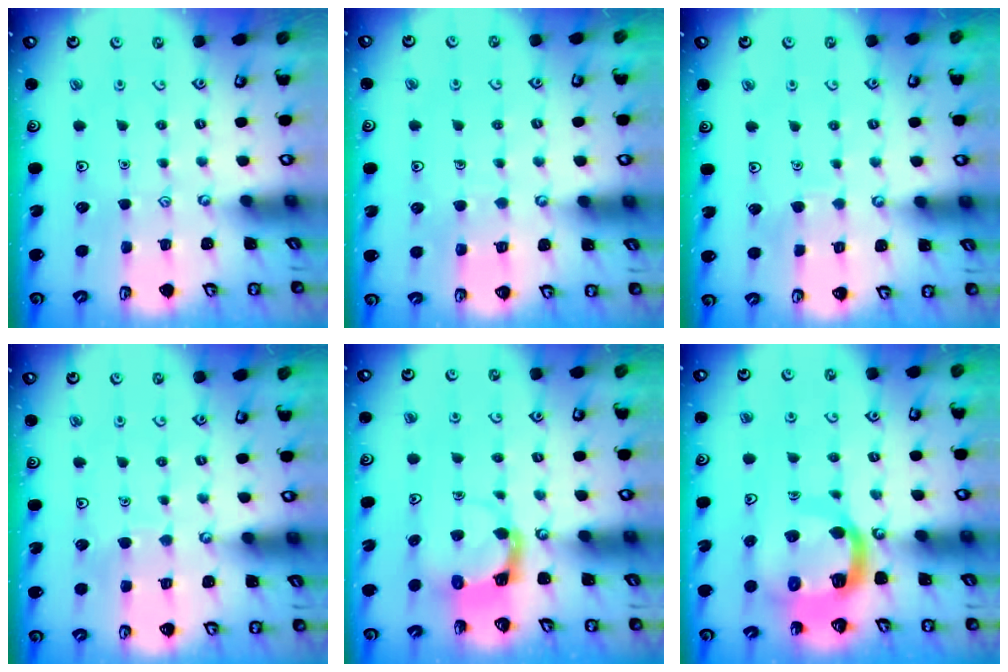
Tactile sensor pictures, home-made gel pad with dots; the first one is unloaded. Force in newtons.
{"total": 4.7, "press": 4.6, "slide": 0.4}
{"total": 2.7, "press": 2.7, "slide": 0.1}
{"total": 3.7, "press": 3.7, "slide": 0.3}
{"total": 4.4, "press": 4.4, "slide": 0.2}
{"total": 12.5, "press": 12.4, "slide": 1.5}